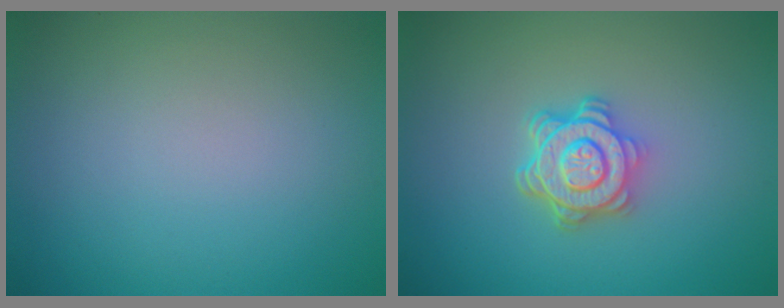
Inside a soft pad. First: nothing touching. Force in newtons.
{"total": 4.5, "press": 3.5, "slide": 2.9}